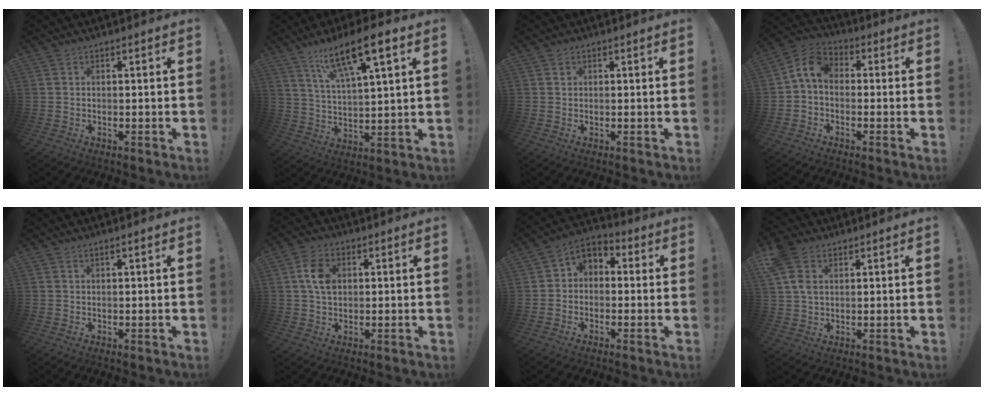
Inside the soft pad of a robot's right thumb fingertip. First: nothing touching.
{"total": 14.6, "force": [9.1, 3.4, 10.8], "torque": [-0.182, -0.045, 0.147]}
{"total": 0.7, "force": [0.3, 0.6, 0.1], "torque": [0.001, 0.001, 0.006]}
{"total": 7.9, "force": [-0.1, 5.4, 5.8], "torque": [-0.113, 0.018, 0.002]}
{"total": 1.3, "force": [0.5, -0.2, 1.1], "torque": [-0.023, 0.000, 0.008]}
{"total": 8.0, "force": [1.7, 5.7, 5.3], "torque": [-0.106, 0.008, 0.034]}
{"total": 4.8, "force": [-1.2, 4.2, 2.1], "torque": [-0.049, 0.018, -0.020]}
{"total": 7.6, "force": [3.2, 4.9, 4.8], "torque": [-0.095, 0.001, 0.065]}